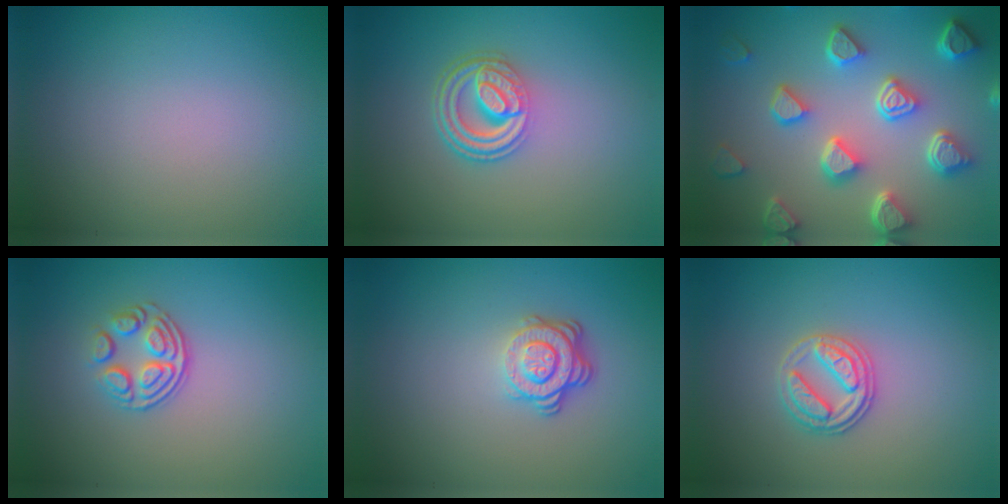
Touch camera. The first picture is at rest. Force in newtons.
{"total": 4.5, "press": 3.3, "slide": 3.0}
{"total": 7.3, "press": 5.8, "slide": 4.5}
{"total": 3.2, "press": 2.4, "slide": 2.2}
{"total": 3.7, "press": 2.7, "slide": 2.5}
{"total": 2.6, "press": 2.6, "slide": 0.6}